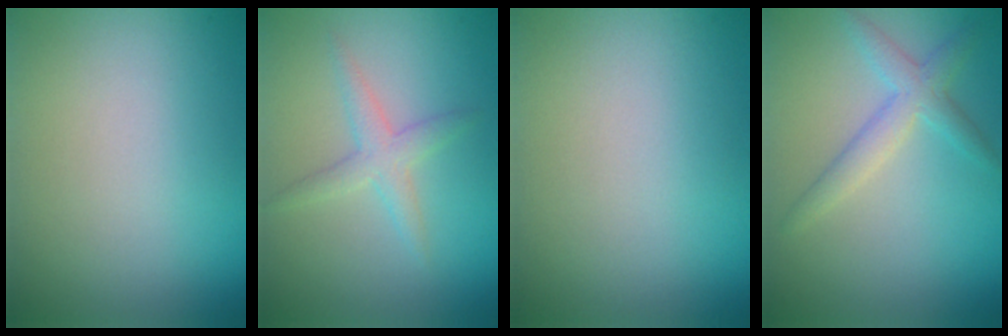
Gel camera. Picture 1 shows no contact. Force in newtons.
{"total": 2.1, "press": 2.1, "slide": 0.0}
{"total": 0.0}
{"total": 2.6, "press": 2.6, "slide": 0.1}